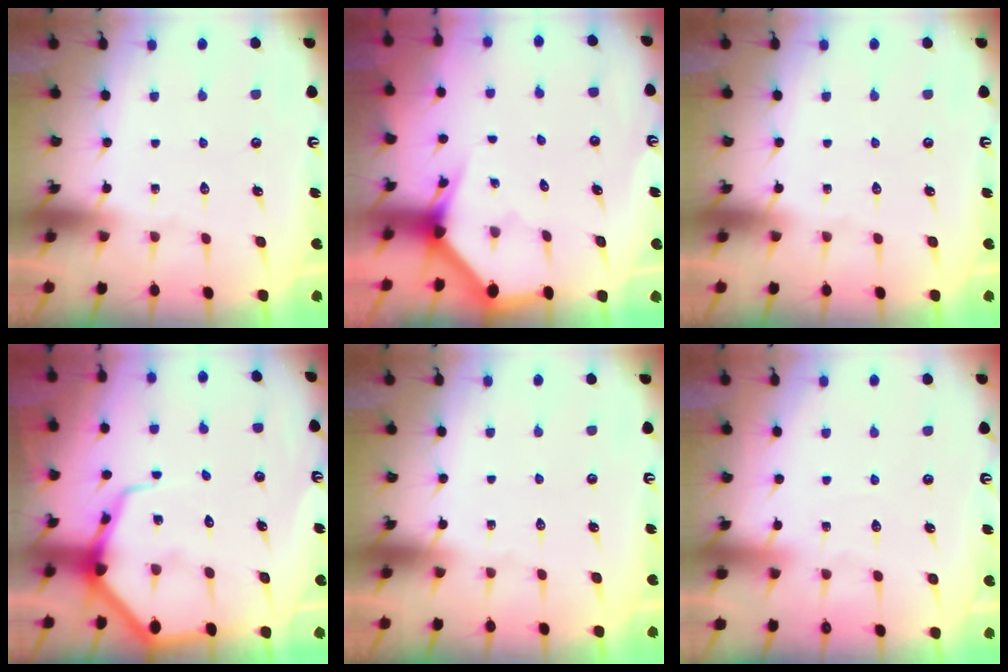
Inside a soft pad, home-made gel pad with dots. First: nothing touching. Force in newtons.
{"total": 2.7, "press": 2.7, "slide": 0.1}
{"total": 0.0}
{"total": 9.5, "press": 9.4, "slide": 1.0}
{"total": 0.0}
{"total": 2.7, "press": 2.7, "slide": 0.3}